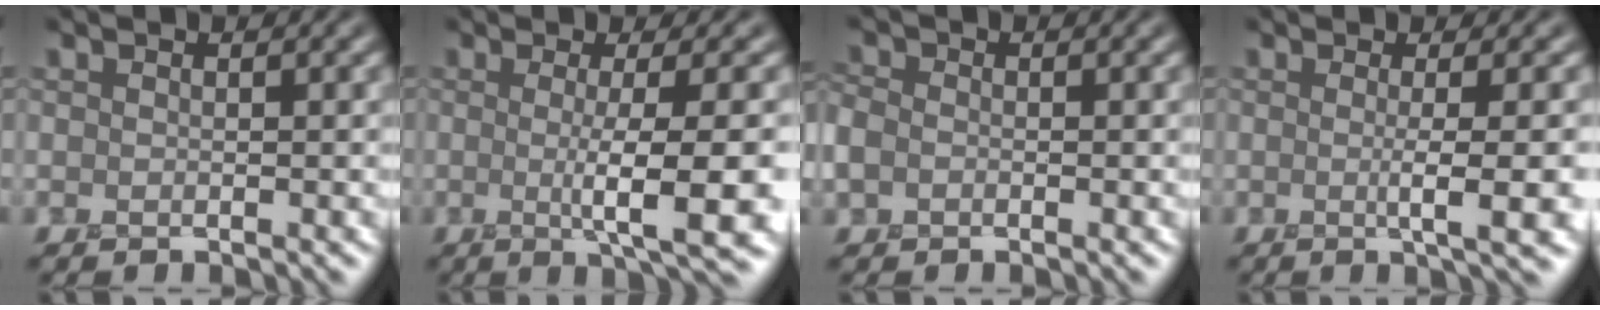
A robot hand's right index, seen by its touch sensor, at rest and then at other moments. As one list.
[{"total": 6.9, "force": [-0.9, 1.3, 6.7], "torque": [-0.095, -0.006, -0.011]}, {"total": 1.6, "force": [-0.3, 1.5, 0.5], "torque": [-0.011, 0.003, -0.014]}, {"total": 4.5, "force": [-0.5, 0.9, 4.4], "torque": [-0.060, -0.003, -0.009]}]